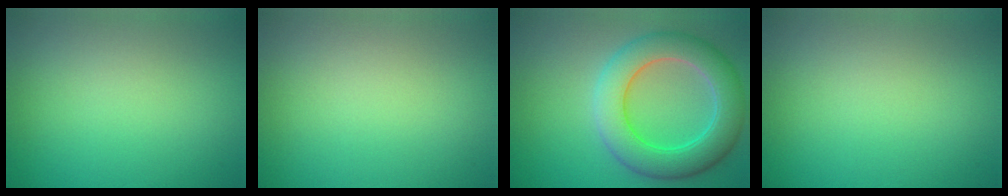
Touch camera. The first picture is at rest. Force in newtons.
{"total": 0.0}
{"total": 7.5, "press": 7.5, "slide": 0.6}
{"total": 0.0}